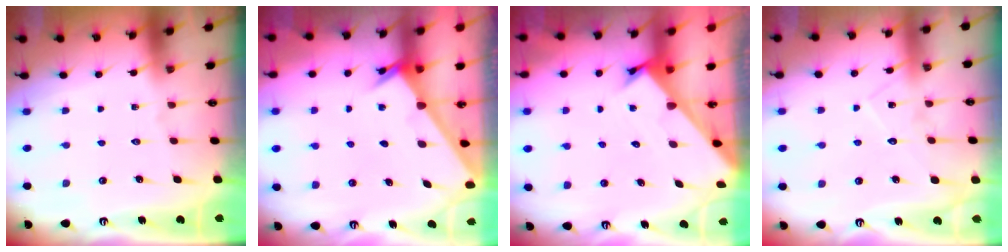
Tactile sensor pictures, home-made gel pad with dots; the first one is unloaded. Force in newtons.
{"total": 2.4, "press": 2.4, "slide": 0.2}
{"total": 2.4, "press": 2.3, "slide": 0.3}
{"total": 9.1, "press": 9.1, "slide": 0.6}